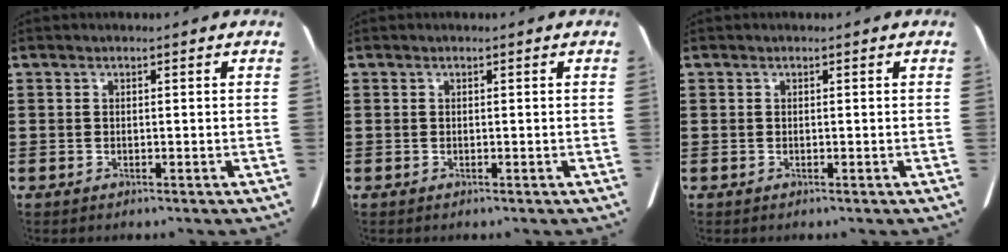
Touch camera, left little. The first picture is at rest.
{"total": 0.0}
{"total": 0.0}